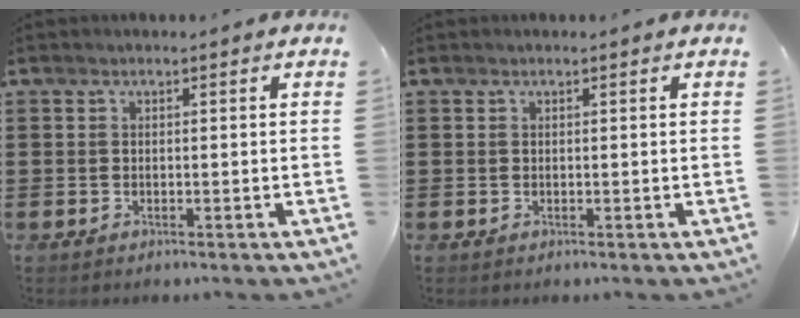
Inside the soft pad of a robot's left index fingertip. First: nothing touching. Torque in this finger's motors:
{"motor_torque": [2.14, 0.00, -0.11, -0.03]}